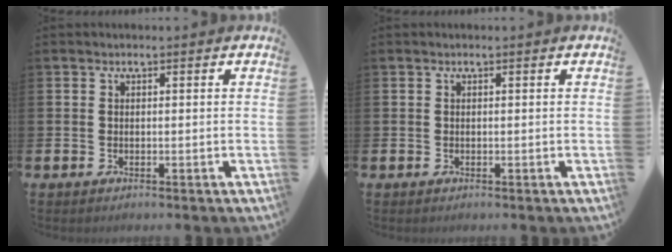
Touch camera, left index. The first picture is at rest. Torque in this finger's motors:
{"motor_torque": [0.00, 0.00, 0.00, 0.00]}